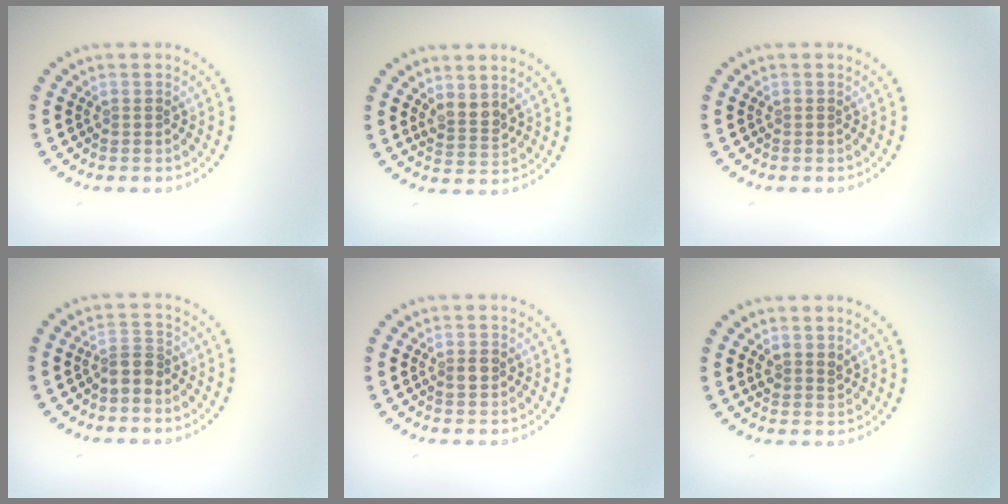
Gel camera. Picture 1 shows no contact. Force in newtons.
{"total": 2.1, "press": 1.7, "slide": 1.2}
{"total": 0.0}
{"total": 2.1, "press": 1.6, "slide": 1.3}
{"total": 1.0, "press": 1.0, "slide": 0.1}
{"total": 1.4, "press": 1.2, "slide": 0.7}